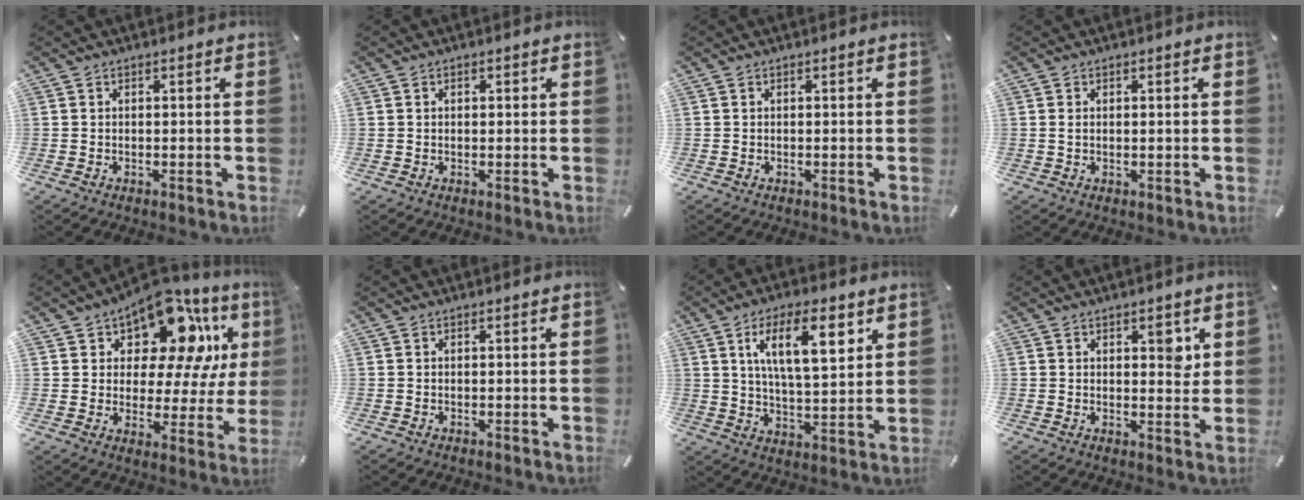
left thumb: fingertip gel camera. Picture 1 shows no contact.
{"total": 0.9, "force": [0.1, 0.7, 0.5], "torque": [-0.010, 0.007, 0.001]}
{"total": 0.0}
{"total": 1.3, "force": [0.2, 0.7, 1.1], "torque": [-0.022, 0.003, 0.002]}
{"total": 15.3, "force": [9.8, 7.9, 8.7], "torque": [-0.139, -0.072, 0.168]}
{"total": 0.0}
{"total": 14.2, "force": [6.3, 5.8, 11.4], "torque": [-0.182, -0.008, 0.104]}
{"total": 4.3, "force": [1.7, 2.4, 3.1], "torque": [-0.026, -0.011, 0.020]}